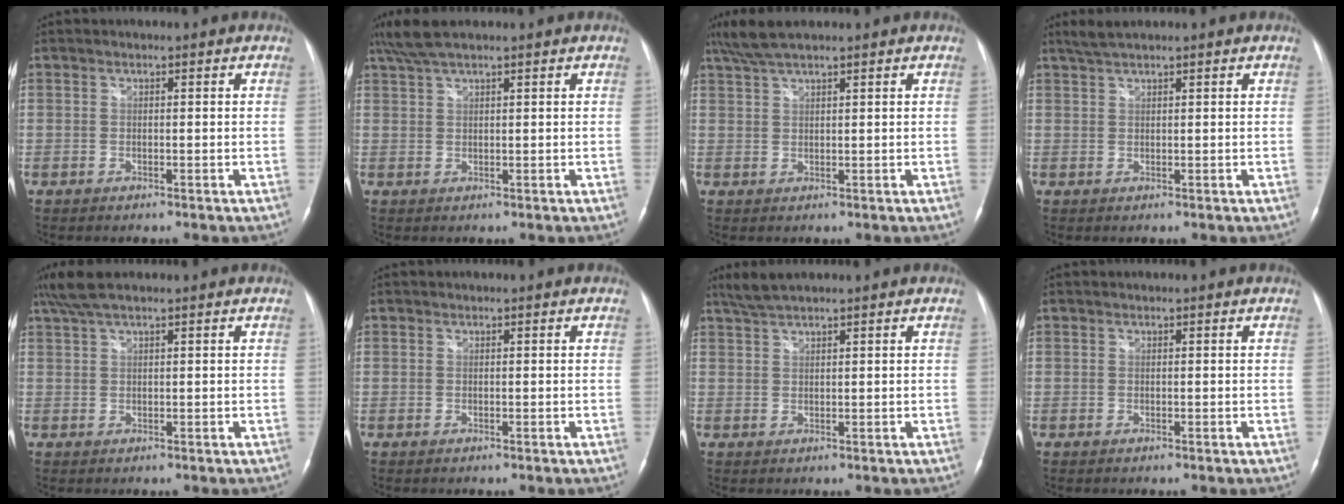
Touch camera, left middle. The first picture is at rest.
{"total": 4.8, "force": [3.8, 0.5, 2.8], "torque": [-0.064, 0.022, 0.078]}
{"total": 5.0, "force": [4.0, 0.5, 2.8], "torque": [-0.064, 0.019, 0.081]}
{"total": 2.3, "force": [2.1, 0.0, 1.1], "torque": [-0.028, 0.010, 0.043]}
{"total": 4.7, "force": [3.7, 0.6, 2.9], "torque": [-0.066, 0.026, 0.074]}
{"total": 0.0}
{"total": 3.3, "force": [2.9, 0.1, 1.5], "torque": [-0.038, 0.010, 0.061]}
{"total": 0.0}